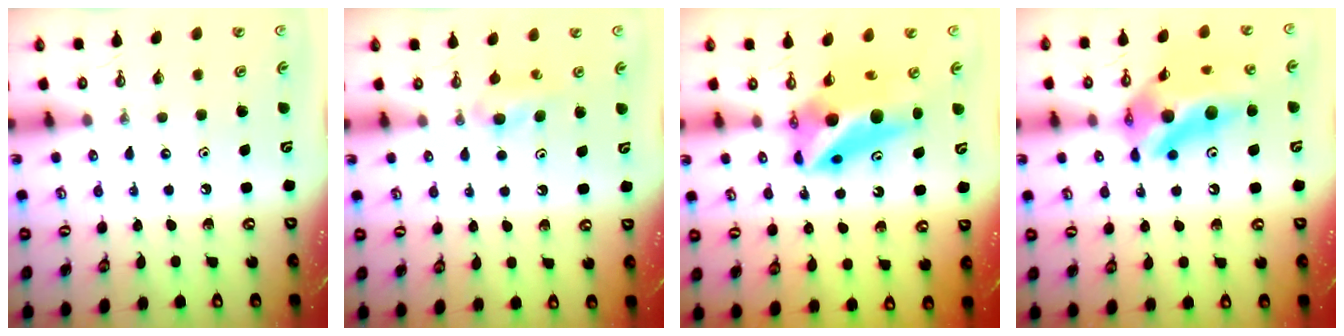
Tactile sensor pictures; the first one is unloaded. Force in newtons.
{"total": 4.2, "press": 4.1, "slide": 0.6}
{"total": 12.2, "press": 12.1, "slide": 1.1}
{"total": 15.7, "press": 15.4, "slide": 3.3}